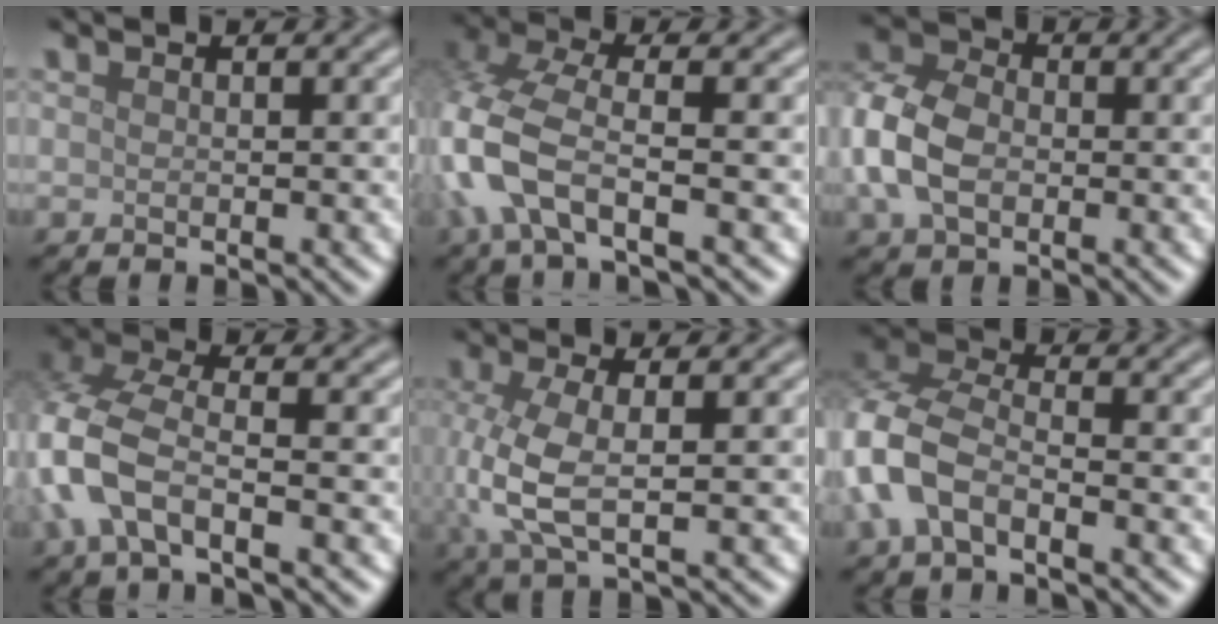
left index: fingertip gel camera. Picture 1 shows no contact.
{"total": 7.2, "force": [-2.6, 3.2, 5.9], "torque": [-0.139, 0.006, -0.071]}
{"total": 7.1, "force": [-0.9, 5.3, 4.7], "torque": [-0.125, 0.005, -0.027]}
{"total": 7.3, "force": [-2.6, 3.5, 5.8], "torque": [-0.140, 0.004, -0.069]}
{"total": 5.4, "force": [-0.2, 2.2, 4.9], "torque": [-0.128, -0.005, -0.004]}
{"total": 6.9, "force": [-2.3, 4.0, 5.1], "torque": [-0.131, 0.007, -0.063]}